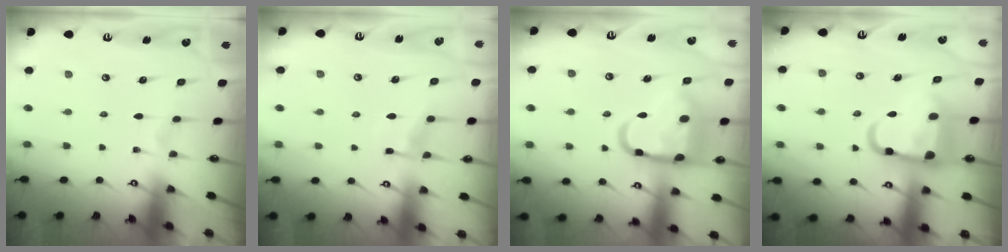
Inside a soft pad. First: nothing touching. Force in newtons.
{"total": 5.7, "press": 5.7, "slide": 0.6}
{"total": 16.5, "press": 16.4, "slide": 1.7}
{"total": 12.7, "press": 12.6, "slide": 1.6}